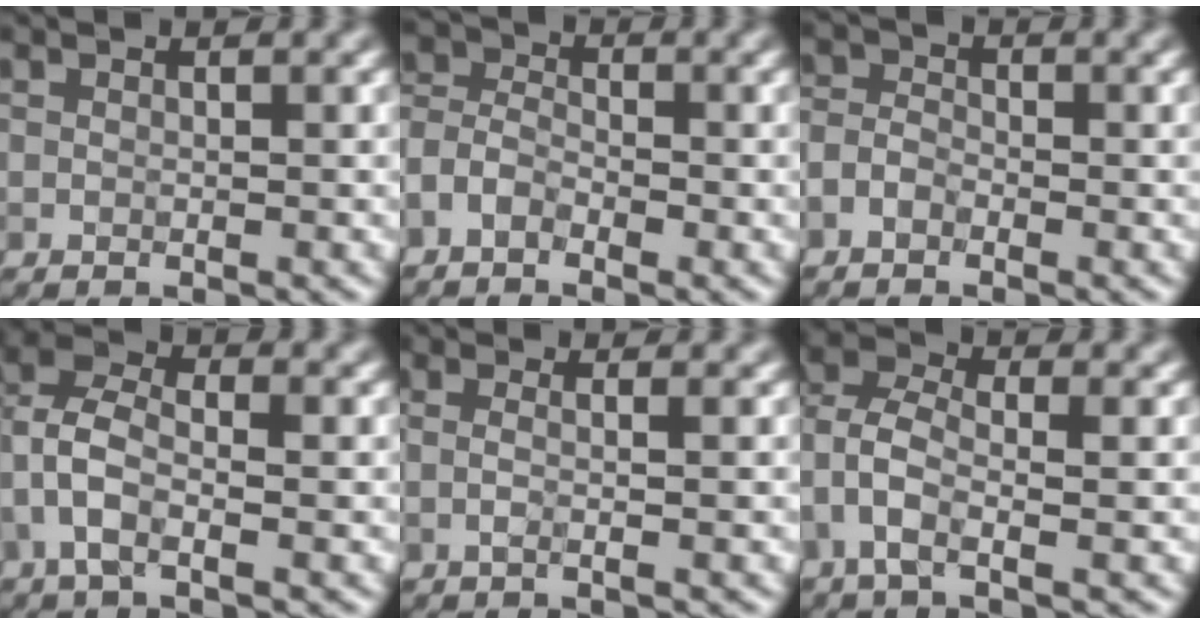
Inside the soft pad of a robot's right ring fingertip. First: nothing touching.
{"total": 3.1, "force": [-1.7, 1.9, 1.8], "torque": [-0.044, 0.004, -0.040]}
{"total": 1.7, "force": [-0.9, 1.1, 0.9], "torque": [-0.014, 0.003, -0.027]}
{"total": 4.8, "force": [-0.8, 2.3, 4.1], "torque": [-0.086, 0.015, -0.024]}
{"total": 2.7, "force": [0.2, 1.3, 2.4], "torque": [-0.020, 0.000, -0.026]}
{"total": 3.8, "force": [-1.0, 1.6, 3.3], "torque": [-0.074, 0.006, -0.030]}